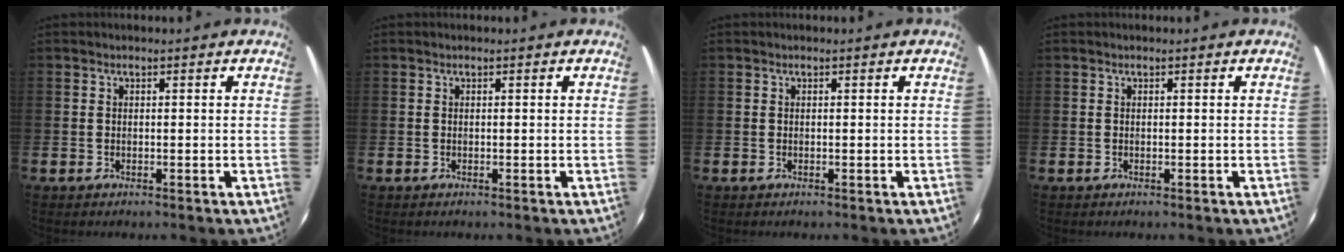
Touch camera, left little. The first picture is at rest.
{"total": 0.0}
{"total": 0.0}
{"total": 0.0}